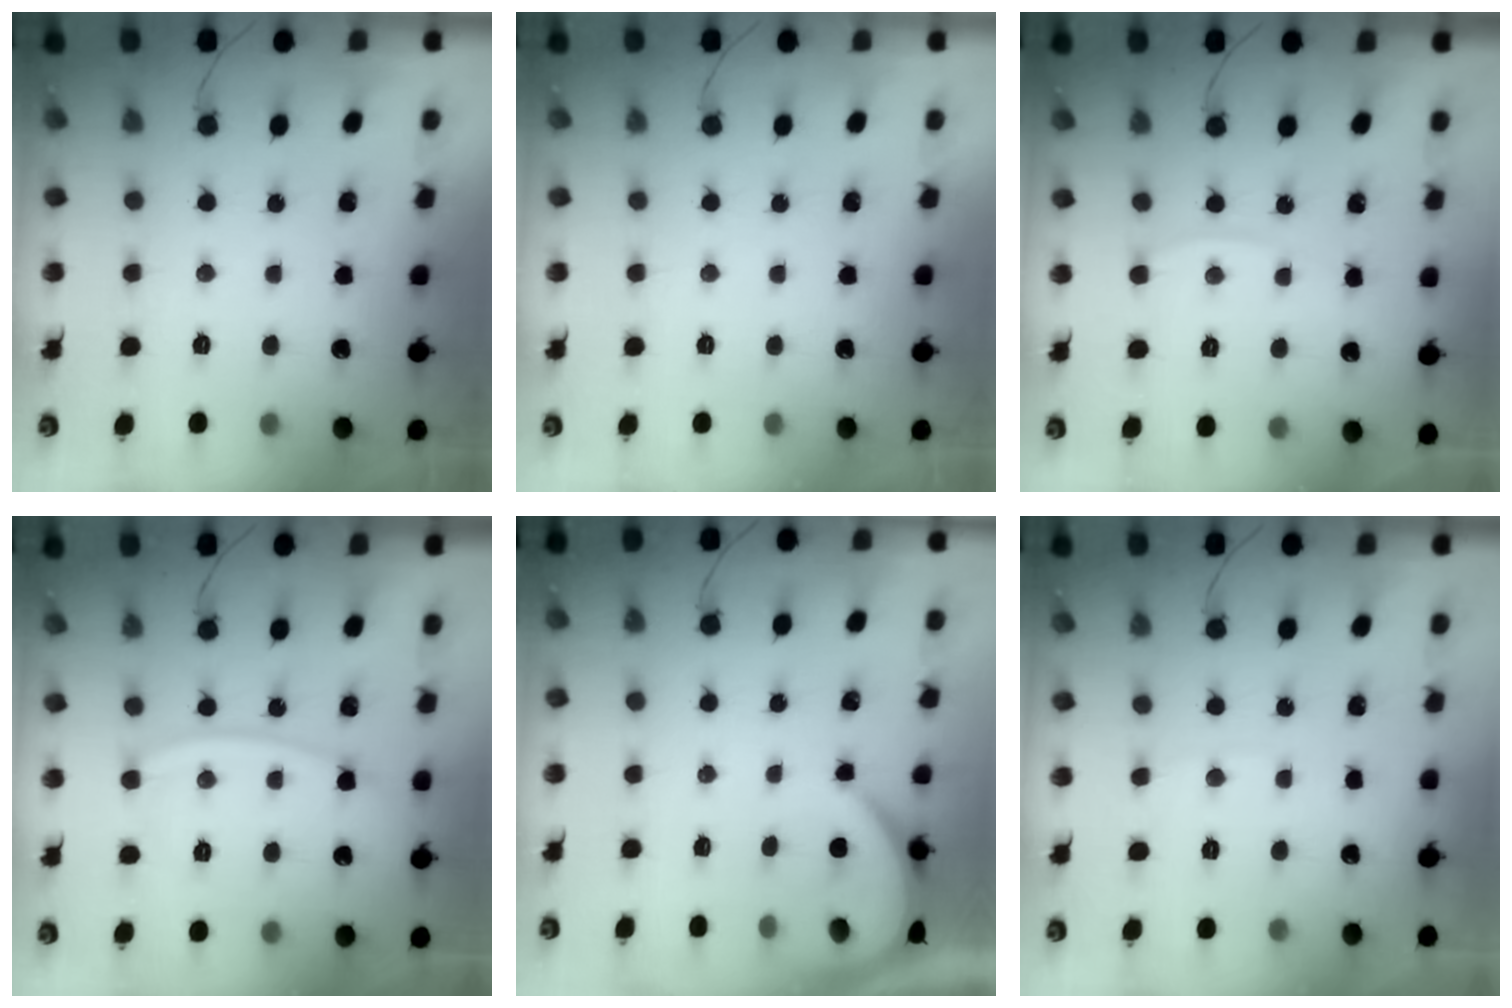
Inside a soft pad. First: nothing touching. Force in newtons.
{"total": 0.0}
{"total": 5.3, "press": 5.3, "slide": 0.5}
{"total": 12.0, "press": 11.9, "slide": 1.3}
{"total": 3.9, "press": 3.9, "slide": 0.7}
{"total": 2.8, "press": 2.7, "slide": 0.4}